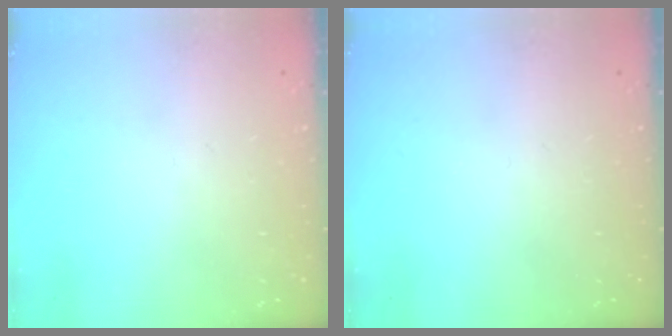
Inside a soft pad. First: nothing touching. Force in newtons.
{"total": 0.0}